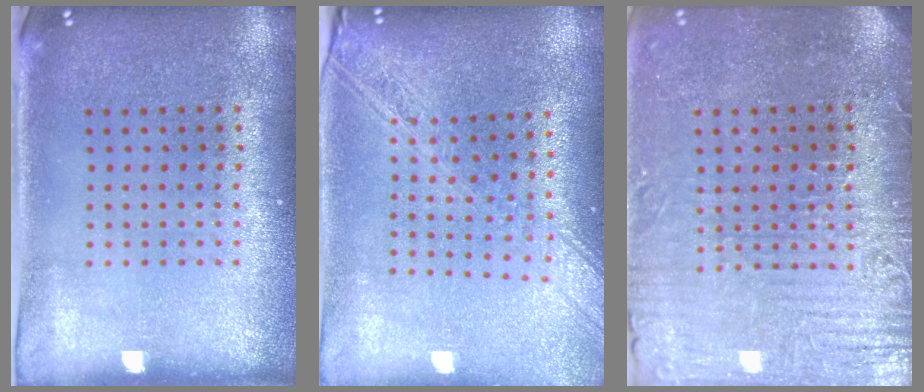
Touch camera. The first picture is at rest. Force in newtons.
{"total": 2.1, "press": 1.8, "slide": 1.1}
{"total": 4.1, "press": 3.8, "slide": 1.6}